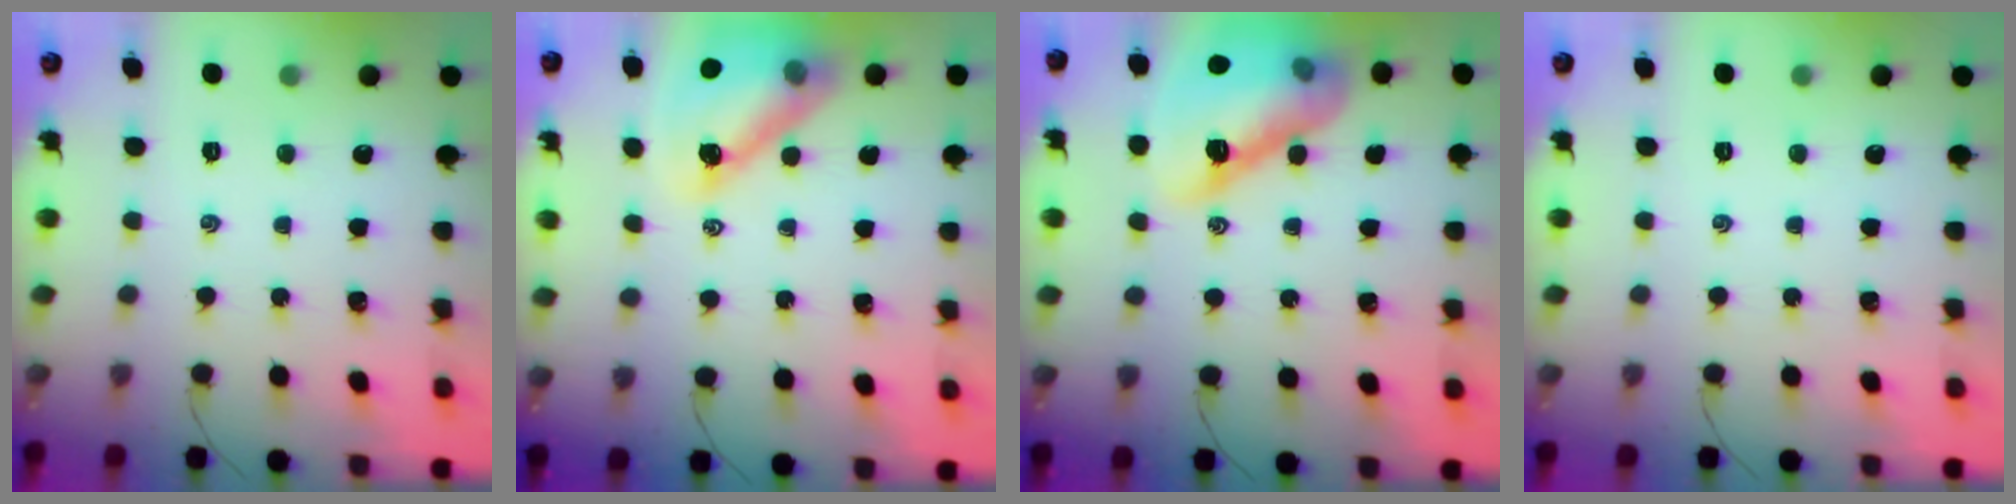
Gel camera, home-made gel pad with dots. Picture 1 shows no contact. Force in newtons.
{"total": 14.8, "press": 14.1, "slide": 4.2}
{"total": 17.9, "press": 17.3, "slide": 4.5}
{"total": 0.0}